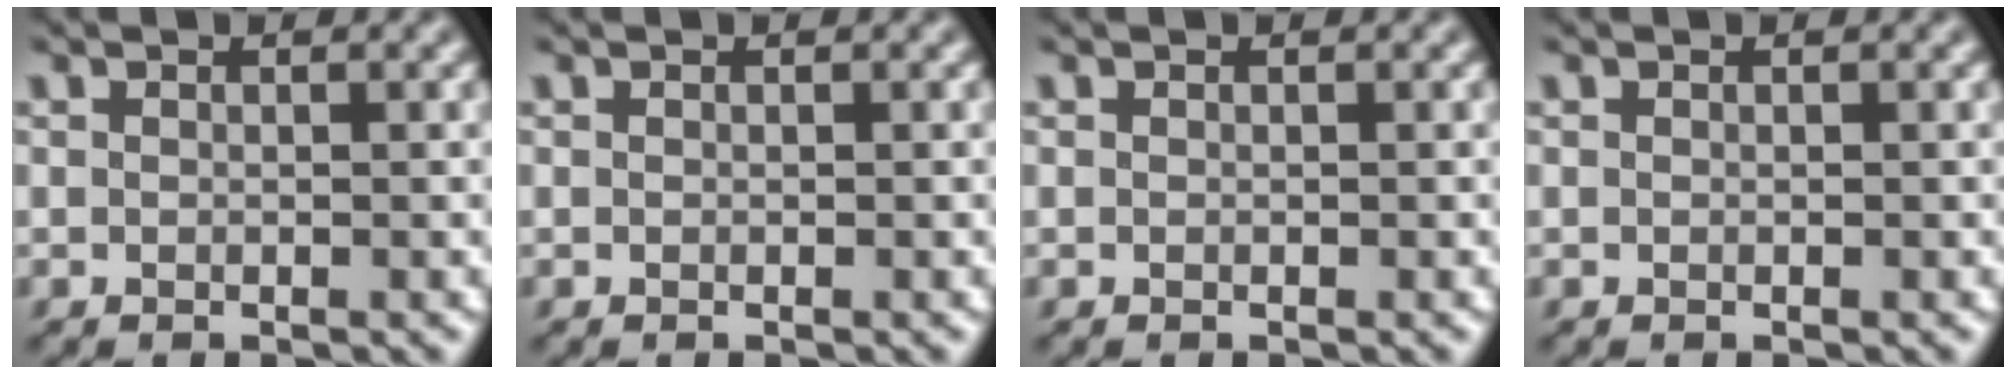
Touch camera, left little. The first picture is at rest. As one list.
[{"total": 0.0}, {"total": 0.0}, {"total": 0.0}]